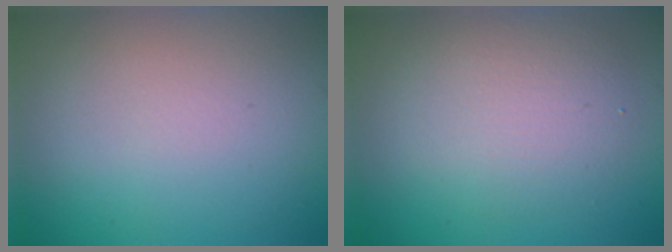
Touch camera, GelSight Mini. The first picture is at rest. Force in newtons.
{"total": 4.1, "press": 4.1, "slide": 0.1}